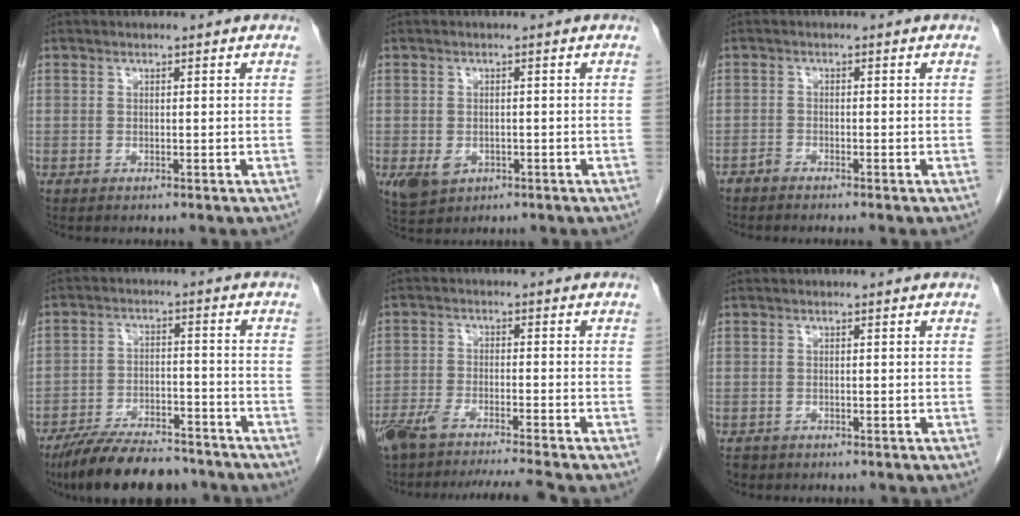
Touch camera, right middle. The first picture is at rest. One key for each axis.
{"total": 4.4, "fx": -1.6, "fy": 3.3, "fz": 2.3, "tx": -0.047, "ty": -0.007, "tz": -0.014}
{"total": 1.2, "fx": -1.1, "fy": 0.0, "fz": 0.3, "tx": -0.008, "ty": -0.001, "tz": -0.022}
{"total": 13.4, "fx": -11.5, "fy": 3.8, "fz": 5.9, "tx": -0.091, "ty": -0.001, "tz": -0.181}
{"total": 11.1, "fx": -9.8, "fy": -0.6, "fz": 5.2, "tx": -0.078, "ty": -0.013, "tz": -0.158}
{"total": 1.1, "fx": -0.8, "fy": 0.7, "fz": 0.1, "tx": -0.012, "ty": -0.002, "tz": -0.010}